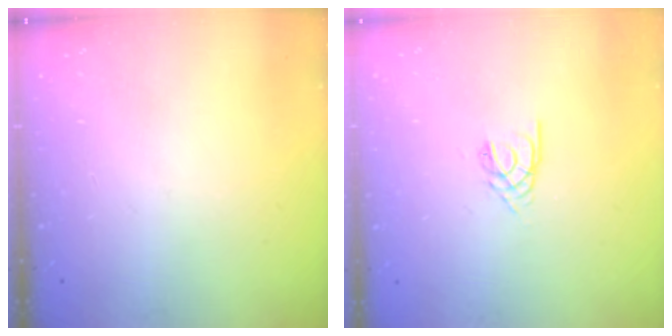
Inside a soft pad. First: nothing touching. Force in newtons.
{"total": 2.3, "press": 2.3, "slide": 0.4}